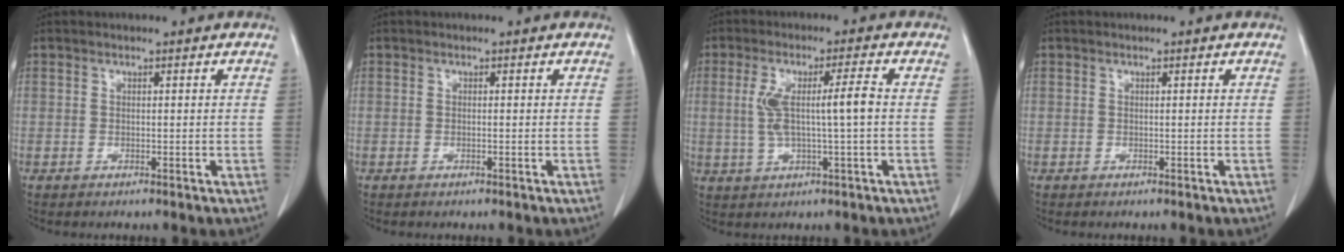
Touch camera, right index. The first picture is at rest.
{"total": 0.0}
{"total": 7.1, "force": [0.2, 0.4, 7.1], "torque": [-0.140, 0.012, 0.007]}
{"total": 0.0}